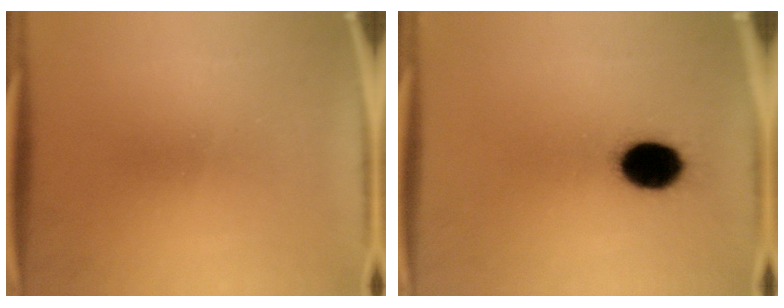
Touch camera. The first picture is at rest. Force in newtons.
{"total": 11.6}